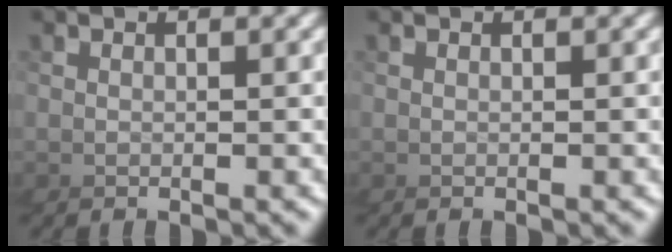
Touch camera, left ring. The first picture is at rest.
{"total": 0.0}